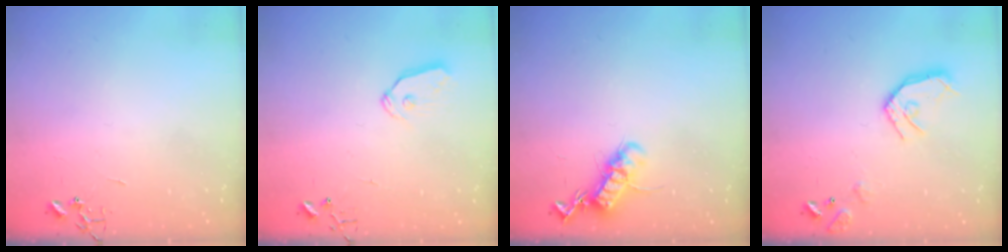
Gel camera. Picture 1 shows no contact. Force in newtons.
{"total": 7.2, "press": 7.2, "slide": 0.4}
{"total": 12.9, "press": 12.9, "slide": 0.3}
{"total": 12.7, "press": 12.6, "slide": 1.6}